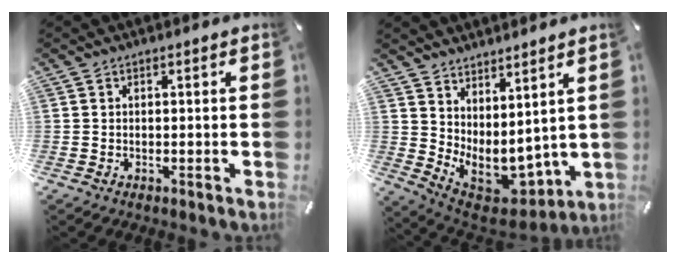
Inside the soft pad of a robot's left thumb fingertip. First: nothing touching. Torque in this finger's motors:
{"motor_torque": [1.25, 0.91, 0.47, -0.46, 0.07]}